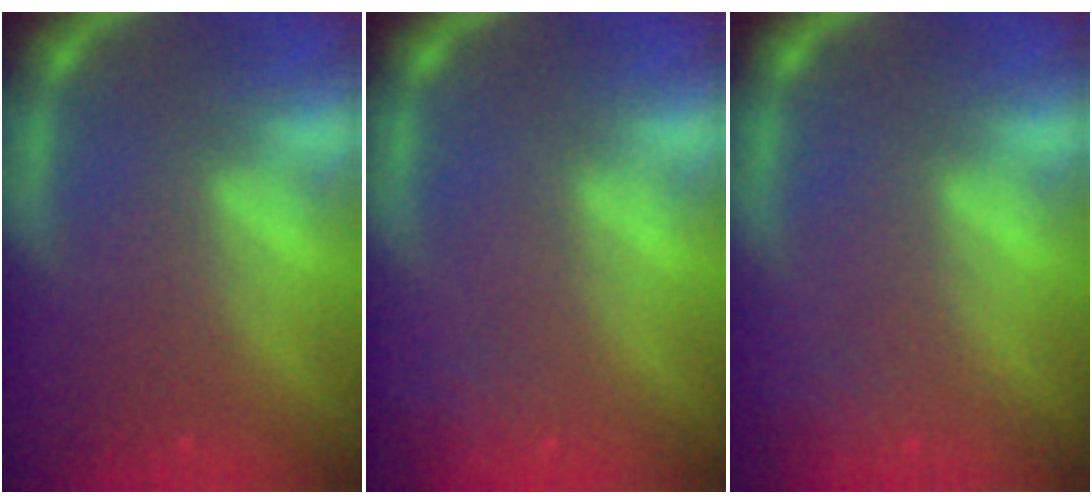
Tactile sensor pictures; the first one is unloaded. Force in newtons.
{"total": 3.0}
{"total": 2.4}